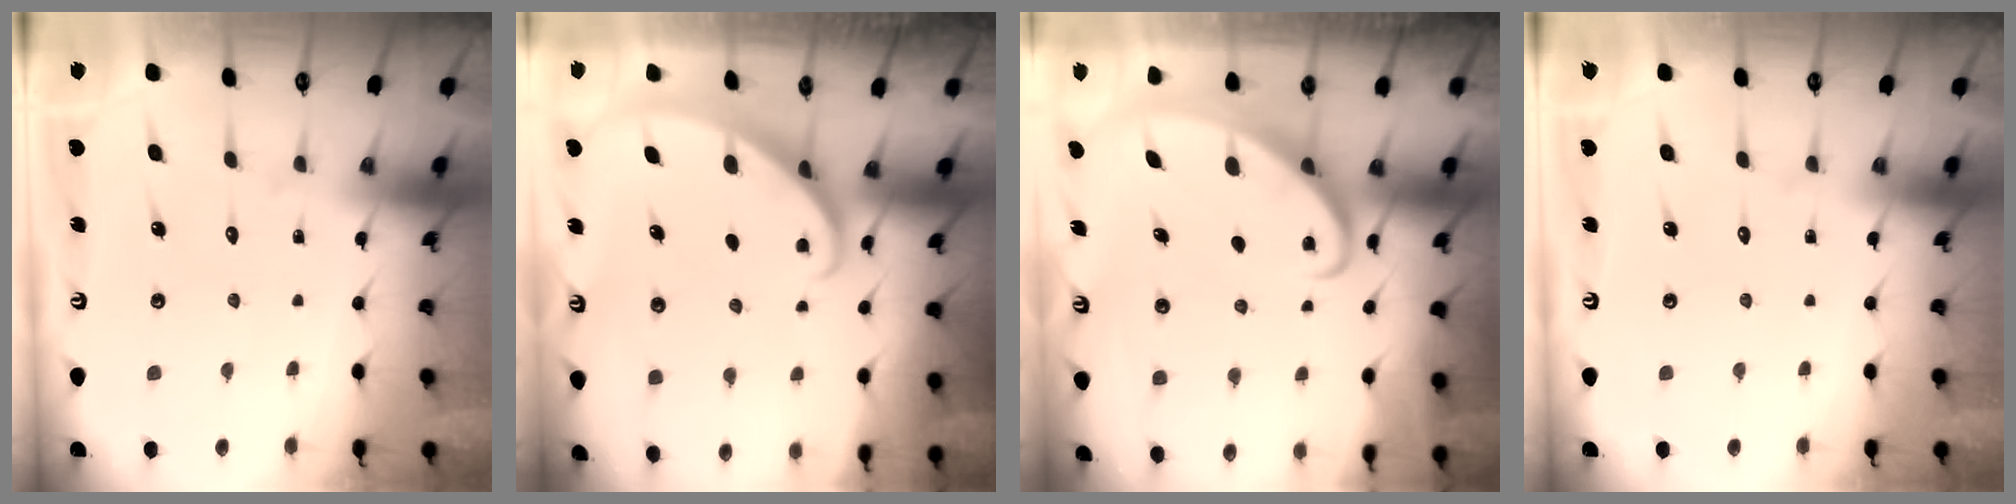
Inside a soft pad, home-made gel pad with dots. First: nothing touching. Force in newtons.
{"total": 2.0, "press": 2.0, "slide": 0.1}
{"total": 2.5, "press": 2.5, "slide": 0.3}
{"total": 0.0}